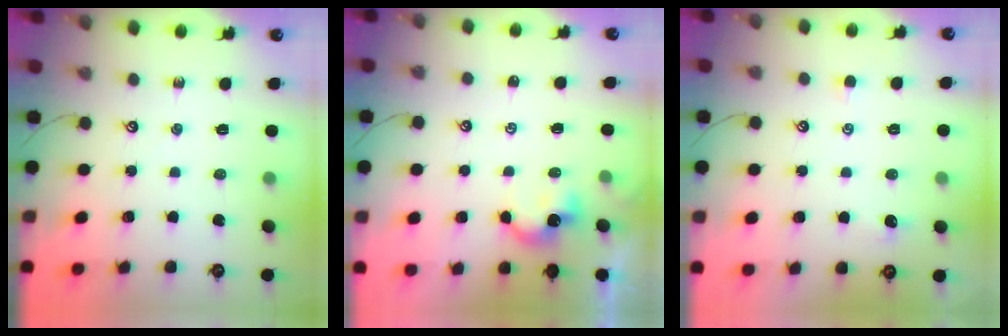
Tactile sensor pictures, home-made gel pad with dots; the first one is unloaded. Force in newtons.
{"total": 2.4, "press": 2.3, "slide": 0.3}
{"total": 2.1, "press": 2.0, "slide": 0.4}